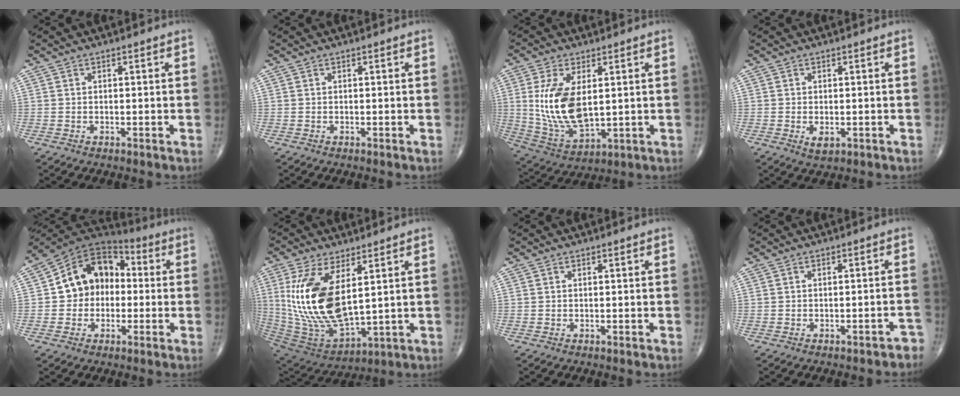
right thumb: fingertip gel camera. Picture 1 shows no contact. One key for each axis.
{"total": 0.0}
{"total": 14.1, "fx": 2.0, "fy": 7.3, "fz": 11.9, "tx": -0.233, "ty": -0.018, "tz": 0.055}
{"total": 2.3, "fx": -0.6, "fy": 1.3, "fz": 1.8, "tx": -0.028, "ty": -0.004, "tz": -0.006}
{"total": 13.8, "fx": 0.1, "fy": 10.9, "fz": 8.4, "tx": -0.098, "ty": 0.040, "tz": -0.012}
{"total": 19.6, "fx": 4.5, "fy": 9.0, "fz": 16.9, "tx": -0.343, "ty": -0.030, "tz": 0.105}
{"total": 0.0}
{"total": 2.9, "fx": -2.5, "fy": 1.0, "fz": 1.1, "tx": -0.010, "ty": 0.022, "tz": -0.026}